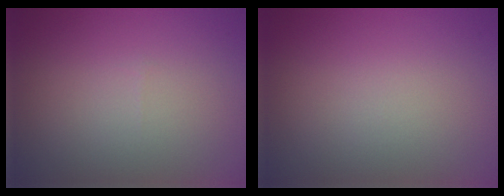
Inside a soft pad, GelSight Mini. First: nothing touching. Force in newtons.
{"total": 0.0}